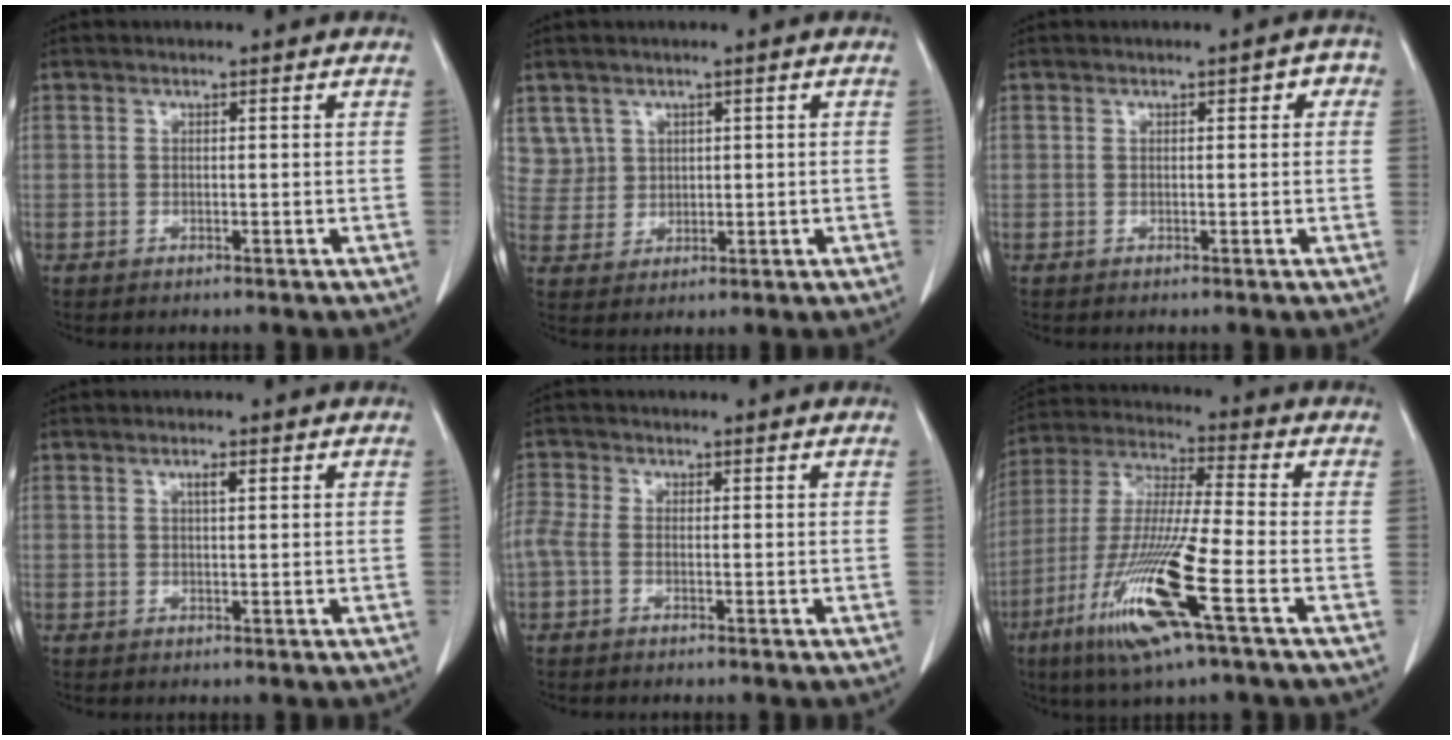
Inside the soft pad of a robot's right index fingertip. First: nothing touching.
{"total": 4.7, "force": [2.4, 4.0, -0.1], "torque": [0.007, 0.009, 0.054]}
{"total": 2.0, "force": [0.5, 1.1, 1.6], "torque": [-0.016, 0.019, 0.005]}
{"total": 1.4, "force": [0.6, 0.3, 1.2], "torque": [-0.021, 0.002, 0.009]}
{"total": 3.7, "force": [-0.8, 2.1, 2.9], "torque": [-0.090, 0.016, -0.019]}
{"total": 16.3, "force": [-7.1, 0.2, 14.7], "torque": [-0.312, -0.030, -0.138]}